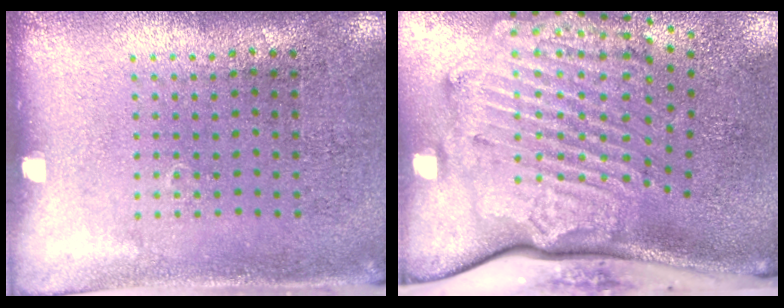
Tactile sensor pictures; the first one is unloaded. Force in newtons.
{"total": 3.4, "press": 2.4, "slide": 2.4}